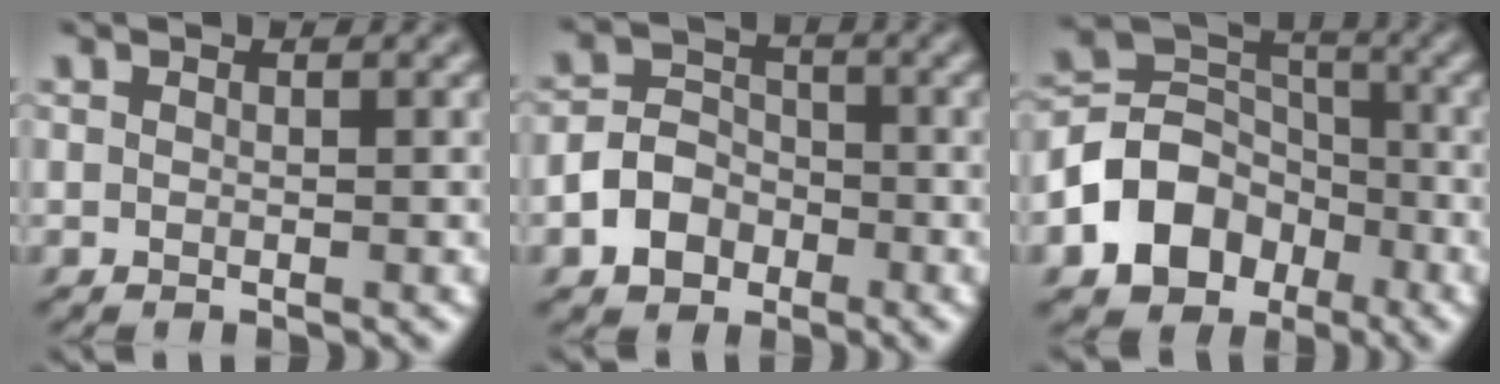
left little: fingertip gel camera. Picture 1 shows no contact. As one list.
[{"total": 4.0, "force": [-1.8, 3.1, 1.8], "torque": [-0.024, 0.004, -0.041]}, {"total": 7.6, "force": [-3.3, 5.9, 3.6], "torque": [-0.062, 0.002, -0.070]}]